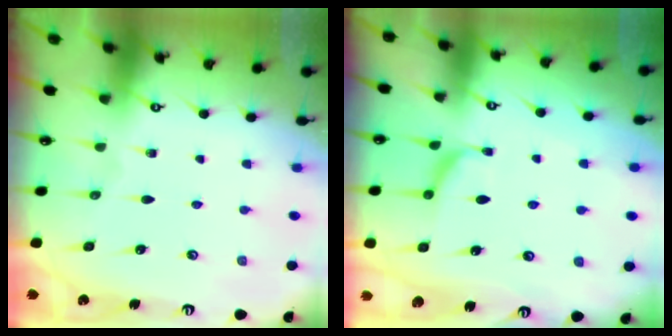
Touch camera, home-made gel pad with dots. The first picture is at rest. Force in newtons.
{"total": 1.0, "press": 0.7, "slide": 0.7}